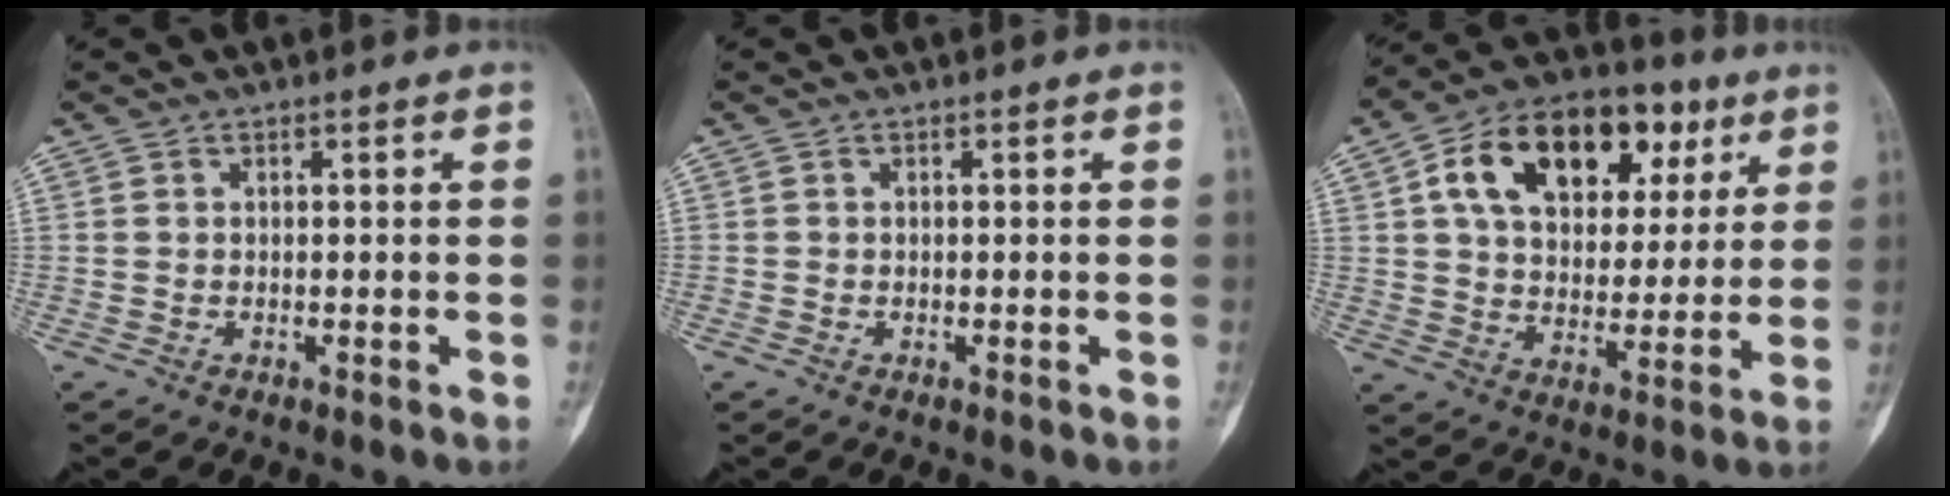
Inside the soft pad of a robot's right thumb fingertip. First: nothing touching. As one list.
[{"total": 0.0}, {"total": 21.7, "force": [8.4, 13.8, 14.5], "torque": [-0.193, 0.005, 0.130]}]